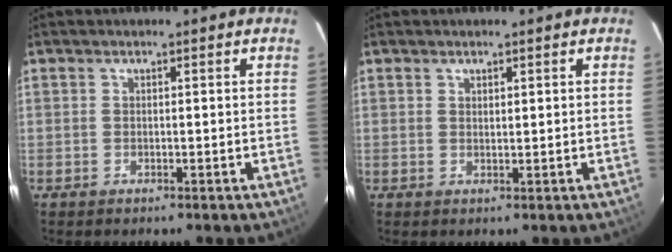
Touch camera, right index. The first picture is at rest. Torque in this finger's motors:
{"motor_torque": [-0.03, 0.14, -0.03, 0.00]}